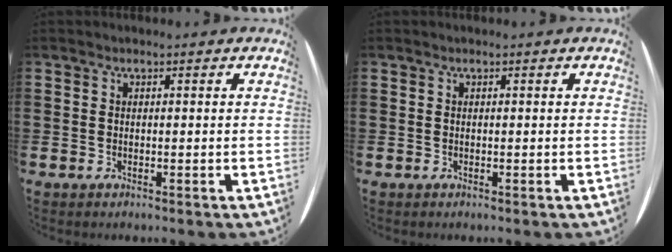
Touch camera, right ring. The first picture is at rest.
{"total": 0.0}